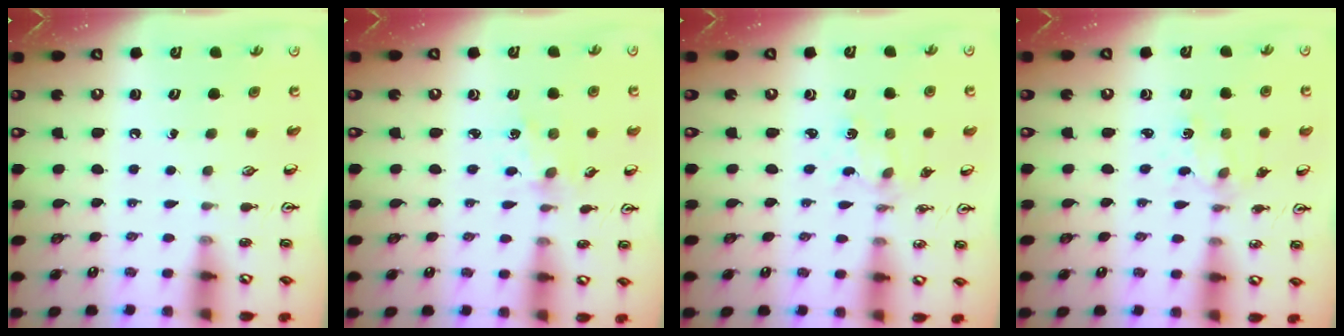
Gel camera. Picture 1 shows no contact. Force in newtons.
{"total": 1.2, "press": 1.2, "slide": 0.2}
{"total": 1.5, "press": 1.5, "slide": 0.3}
{"total": 1.6, "press": 1.6, "slide": 0.3}